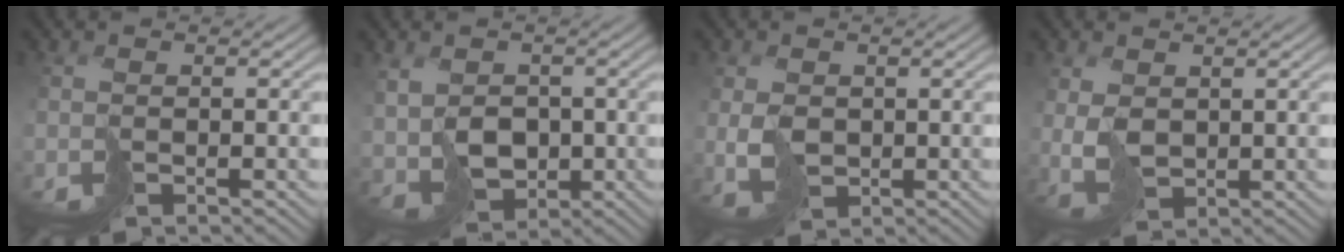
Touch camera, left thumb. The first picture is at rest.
{"total": 4.8, "force": [0.5, 4.3, 2.0], "torque": [-0.043, -0.008, 0.017]}
{"total": 2.7, "force": [0.6, 2.4, 1.1], "torque": [-0.036, -0.007, 0.020]}
{"total": 2.9, "force": [1.4, 2.2, 1.2], "torque": [-0.044, 0.000, 0.037]}